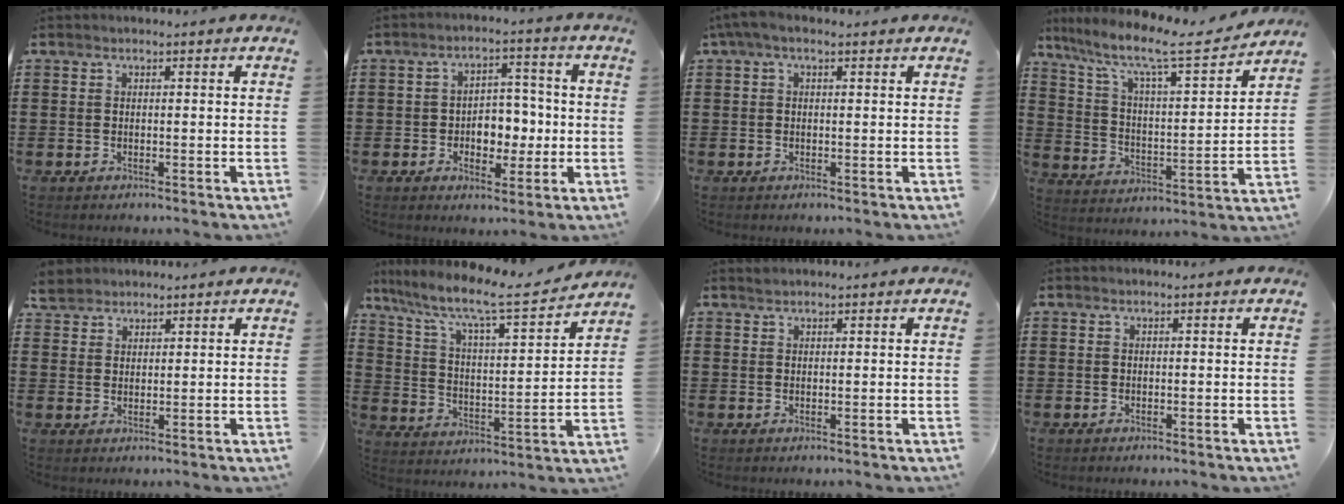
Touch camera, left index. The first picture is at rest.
{"total": 5.5, "force": [-0.9, 4.2, 3.4], "torque": [-0.057, 0.008, -0.023]}
{"total": 2.0, "force": [0.3, 1.2, 1.6], "torque": [-0.040, 0.004, 0.000]}
{"total": 9.4, "force": [7.5, 1.1, 5.6], "torque": [-0.132, -0.053, 0.116]}
{"total": 2.8, "force": [2.6, 1.2, 0.1], "torque": [-0.012, 0.004, 0.050]}
{"total": 8.0, "force": [6.6, 0.7, 4.5], "torque": [-0.117, -0.049, 0.102]}
{"total": 0.7, "force": [0.6, 0.1, 0.2], "torque": [-0.004, 0.000, 0.012]}
{"total": 0.0}